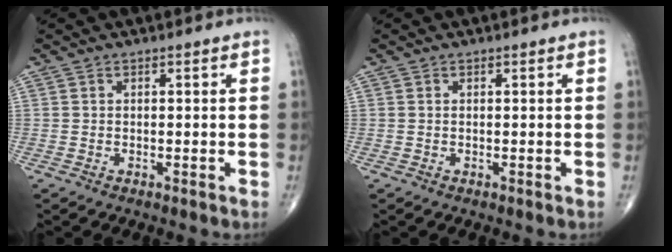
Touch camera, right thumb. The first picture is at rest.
{"total": 0.0}